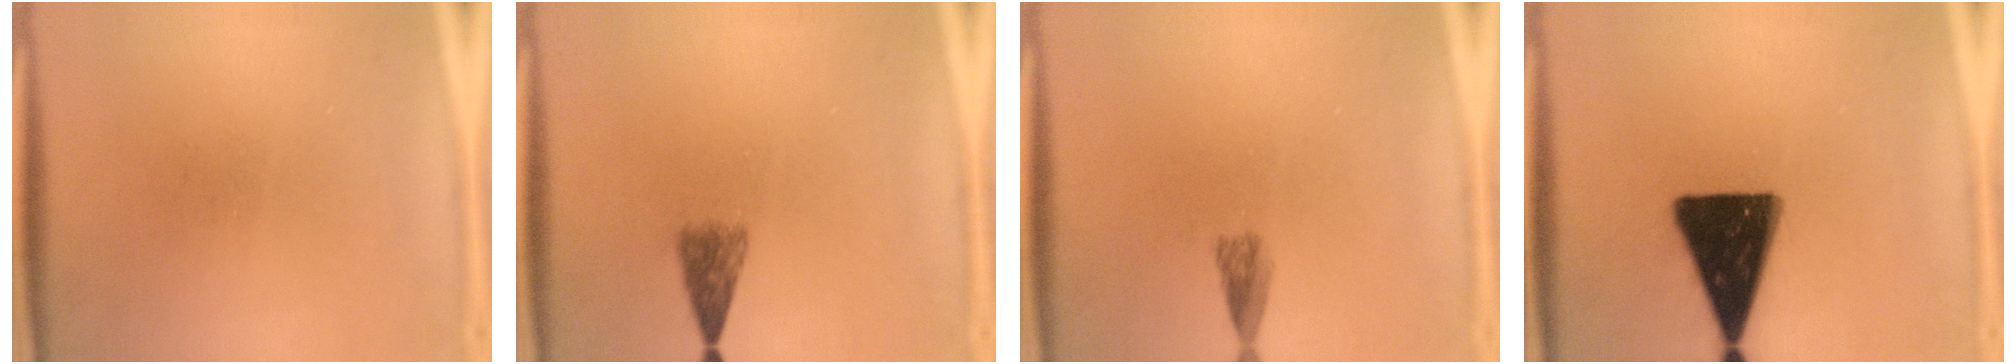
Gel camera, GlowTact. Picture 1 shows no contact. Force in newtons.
{"total": 2.9}
{"total": 2.0}
{"total": 17.4}